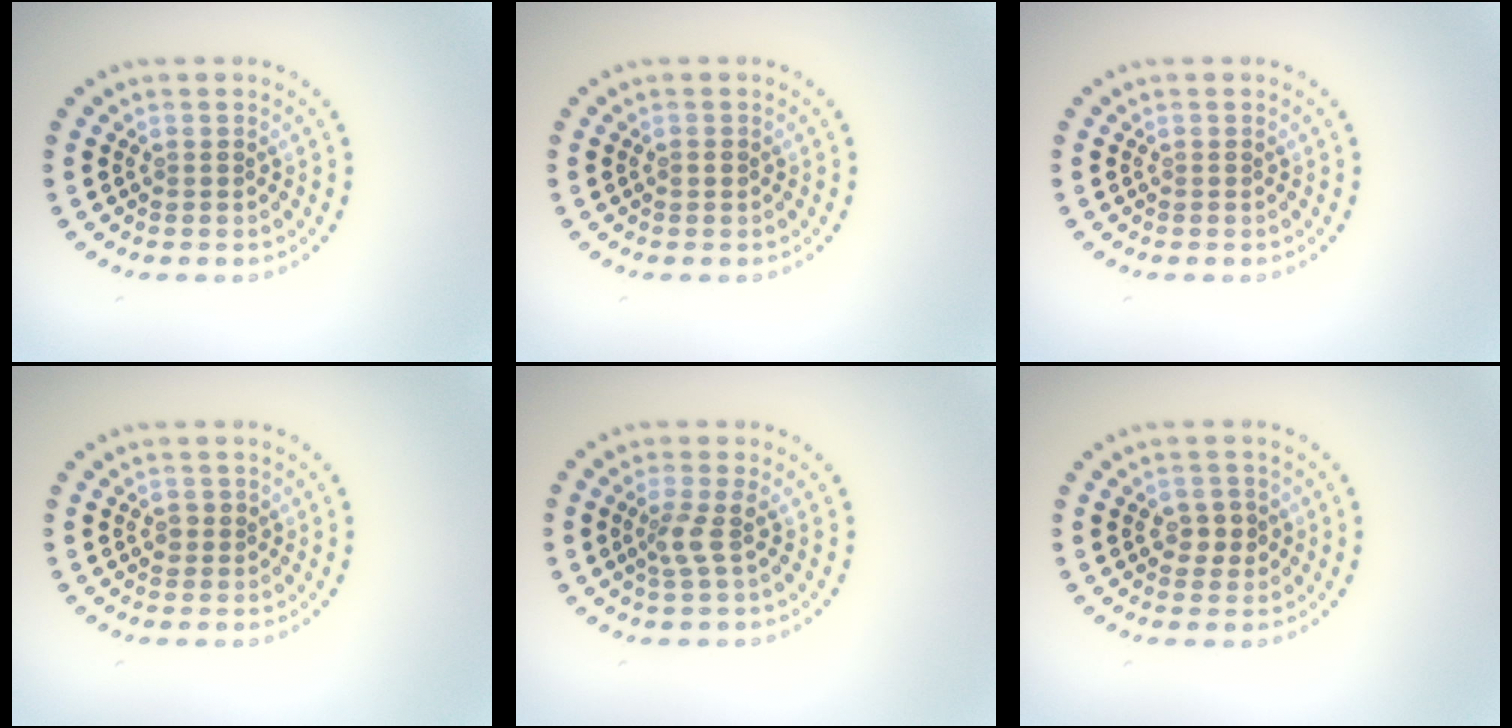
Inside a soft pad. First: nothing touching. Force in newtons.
{"total": 0.7, "press": 0.7, "slide": 0.2}
{"total": 0.0}
{"total": 0.9, "press": 0.8, "slide": 0.3}
{"total": 1.9, "press": 1.4, "slide": 1.3}
{"total": 2.2, "press": 2.1, "slide": 0.5}